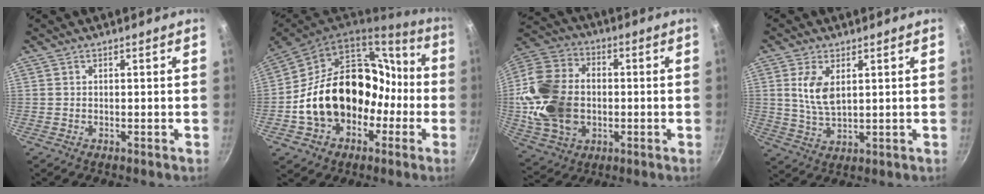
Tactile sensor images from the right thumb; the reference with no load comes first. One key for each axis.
{"total": 24.6, "fx": -3.8, "fy": 18.7, "fz": 15.5, "tx": -0.229, "ty": 0.080, "tz": -0.037}
{"total": 20.2, "fx": -1.3, "fy": 14.9, "fz": 13.6, "tx": -0.249, "ty": 0.023, "tz": -0.020}
{"total": 7.0, "fx": 2.0, "fy": 3.6, "fz": 5.6, "tx": -0.108, "ty": -0.015, "tz": 0.042}